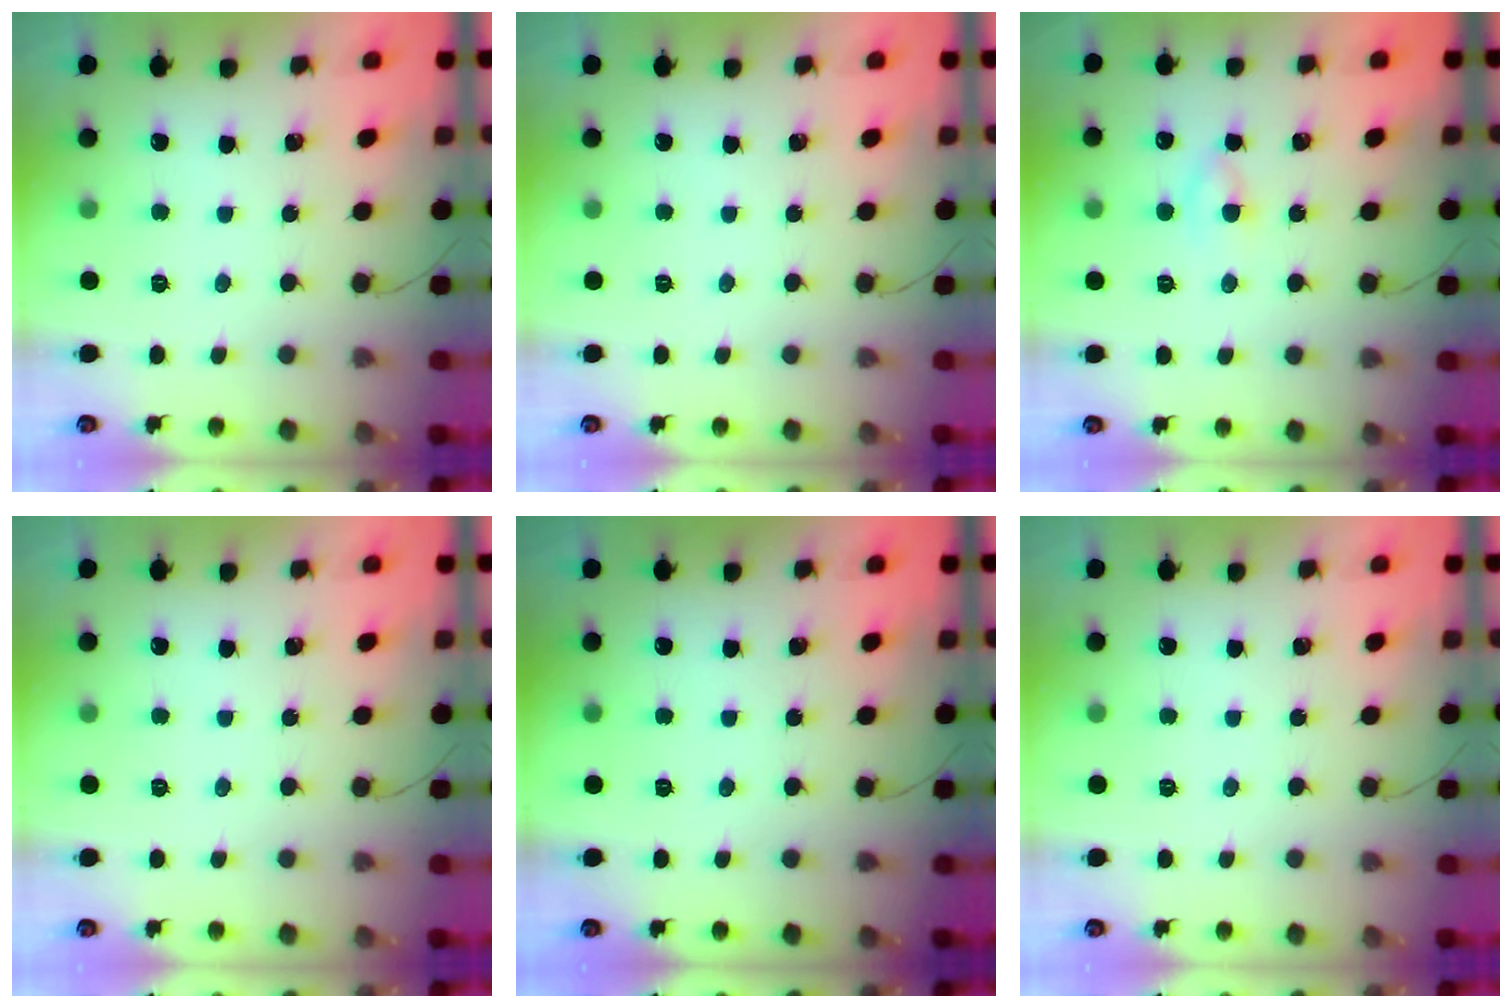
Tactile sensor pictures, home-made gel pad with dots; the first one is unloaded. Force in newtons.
{"total": 0.0}
{"total": 2.5, "press": 2.2, "slide": 1.1}
{"total": 0.0}
{"total": 0.0}
{"total": 0.0}